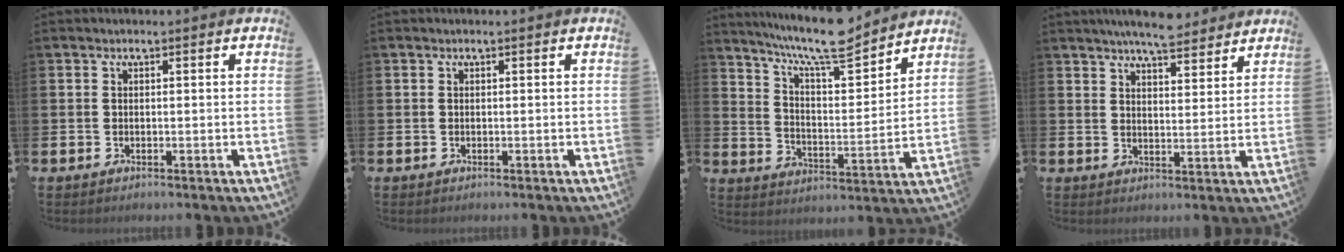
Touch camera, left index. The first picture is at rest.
{"total": 0.0}
{"total": 10.2, "force": [9.2, 1.5, 4.2], "torque": [-0.100, -0.058, 0.162]}
{"total": 6.0, "force": [5.8, 0.6, 1.4], "torque": [-0.032, -0.024, 0.104]}